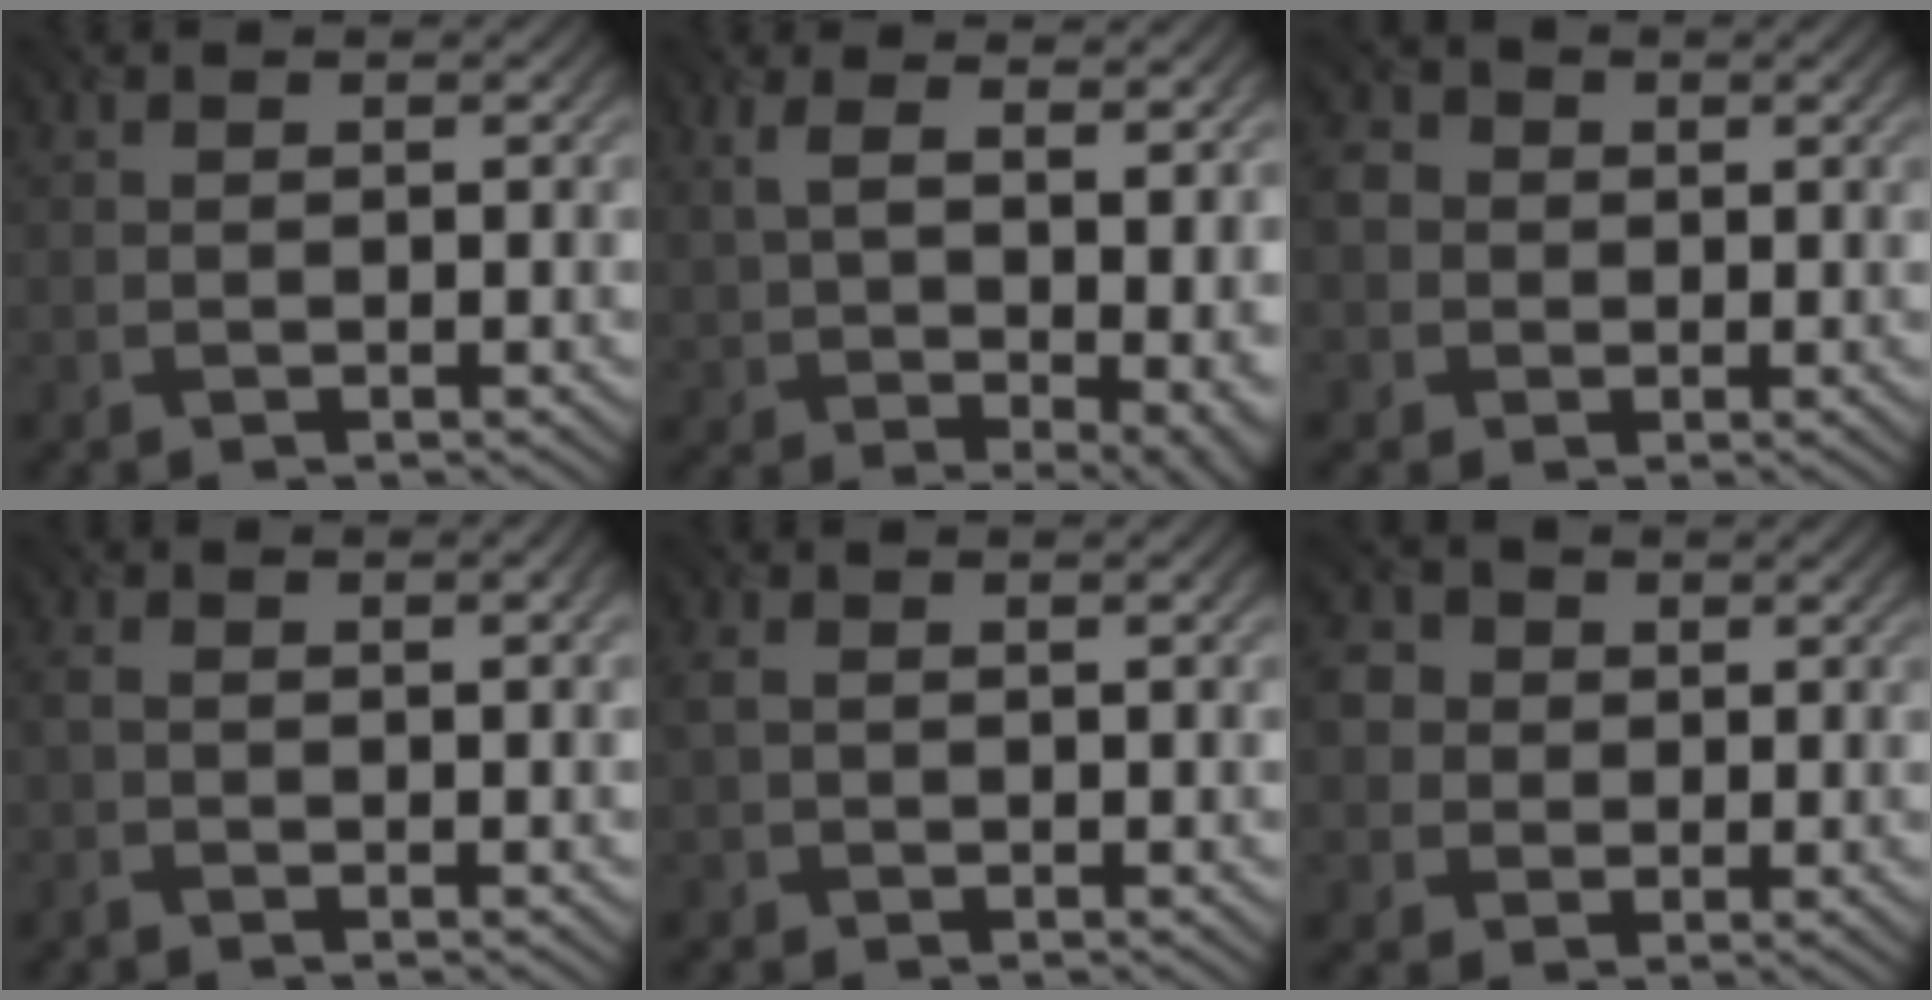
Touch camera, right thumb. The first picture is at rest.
{"total": 11.0, "force": [3.6, 4.9, 9.1], "torque": [-0.156, -0.002, 0.074]}
{"total": 4.4, "force": [0.1, 4.1, 1.6], "torque": [-0.056, 0.006, -0.011]}
{"total": 3.7, "force": [-0.3, 1.2, 3.4], "torque": [-0.063, 0.002, -0.010]}
{"total": 2.1, "force": [0.4, 1.1, 1.8], "torque": [-0.044, 0.003, 0.004]}
{"total": 5.6, "force": [1.1, 5.1, 2.1], "torque": [-0.079, 0.016, -0.001]}